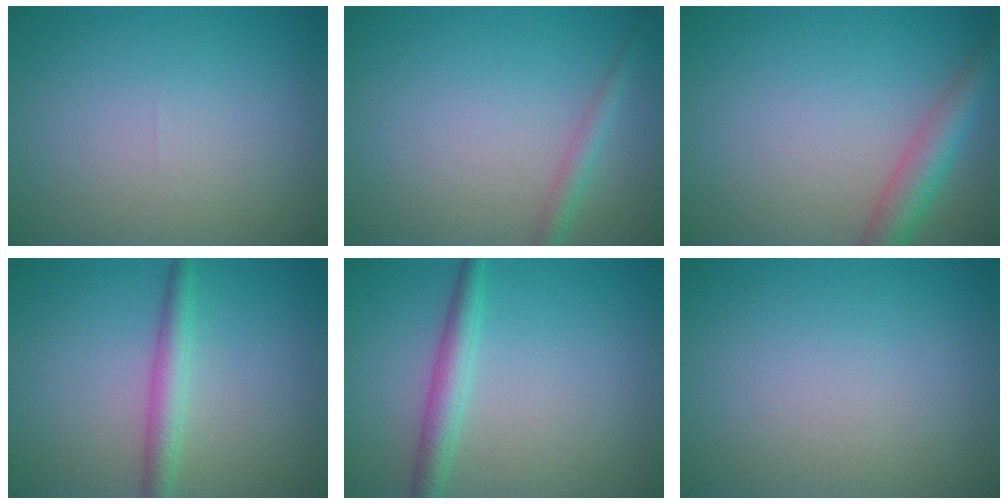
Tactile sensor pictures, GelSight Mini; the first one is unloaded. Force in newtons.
{"total": 1.7, "press": 1.7, "slide": 0.1}
{"total": 4.0, "press": 4.0, "slide": 0.3}
{"total": 2.7, "press": 2.7, "slide": 0.1}
{"total": 2.8, "press": 2.8, "slide": 0.1}
{"total": 0.0}